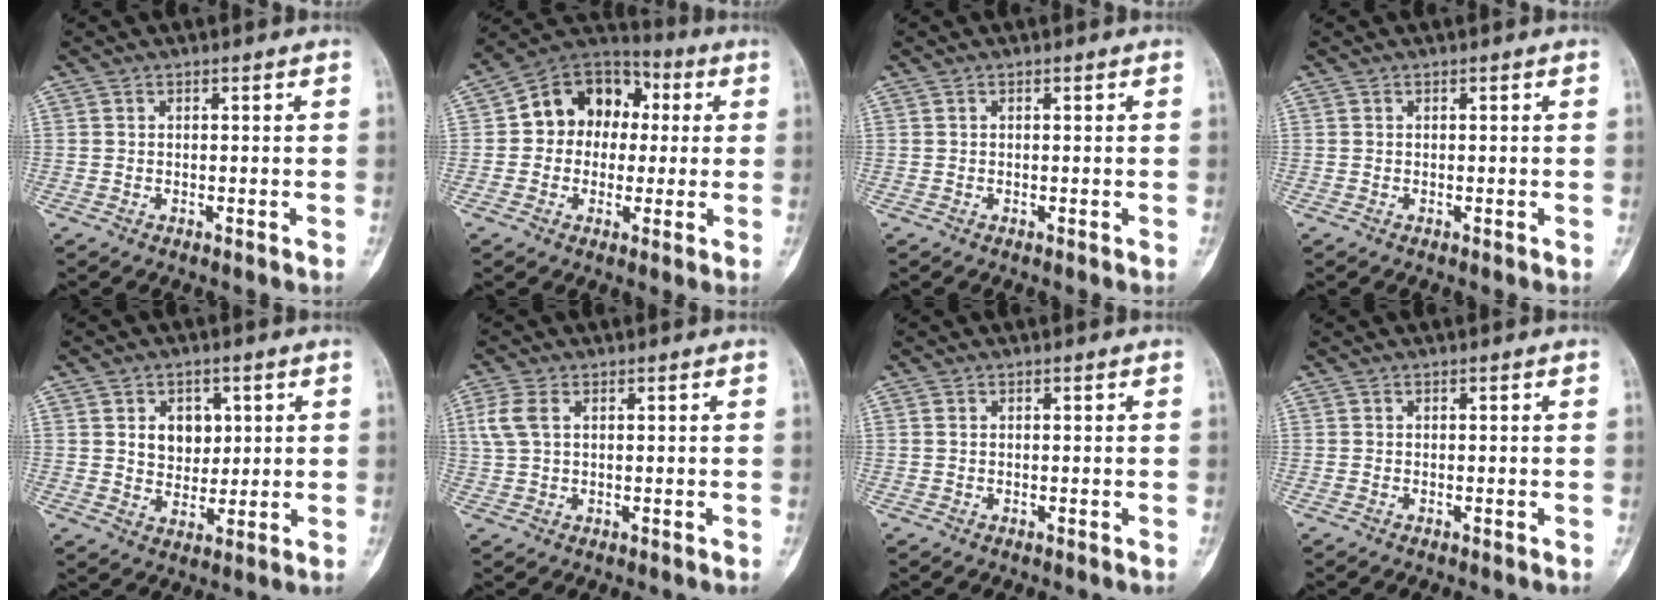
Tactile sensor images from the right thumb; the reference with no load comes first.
{"total": 13.5, "force": [1.5, 10.9, 7.9], "torque": [-0.076, 0.032, 0.013]}
{"total": 0.0}
{"total": 0.0}
{"total": 6.8, "force": [1.9, 5.2, 3.9], "torque": [-0.029, -0.011, 0.035]}
{"total": 4.4, "force": [1.3, 2.5, 3.4], "torque": [-0.093, 0.011, 0.029]}
{"total": 0.6, "force": [0.1, 0.4, 0.4], "torque": [-0.011, 0.002, 0.003]}
{"total": 0.0}